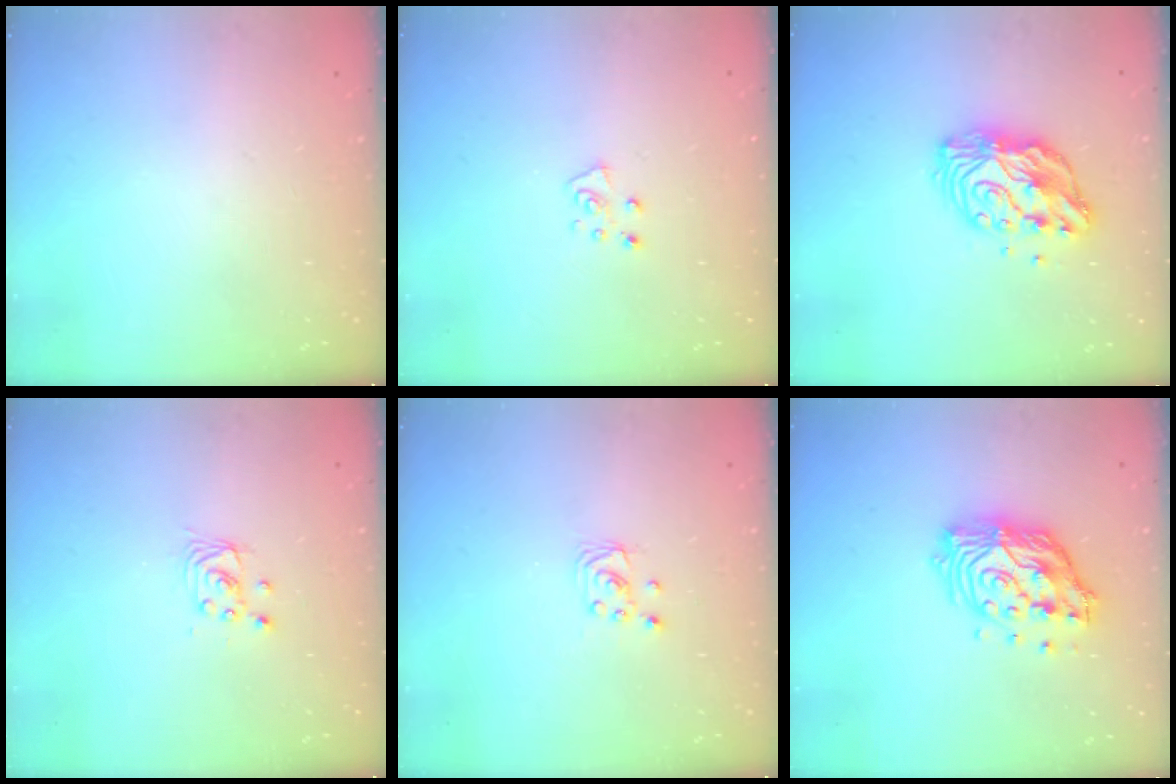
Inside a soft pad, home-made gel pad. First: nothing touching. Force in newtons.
{"total": 5.7, "press": 5.7, "slide": 0.7}
{"total": 11.3, "press": 11.3, "slide": 1.0}
{"total": 2.9, "press": 2.9, "slide": 0.2}
{"total": 2.2, "press": 2.2, "slide": 0.2}
{"total": 14.5, "press": 14.4, "slide": 1.2}